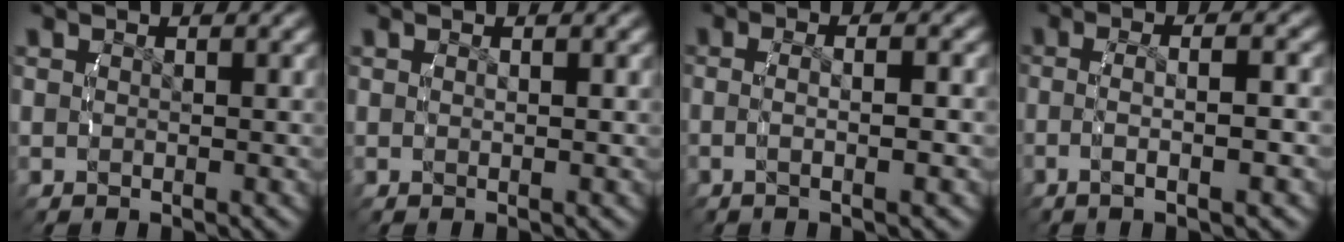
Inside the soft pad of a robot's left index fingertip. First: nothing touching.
{"total": 0.5, "force": [0.1, -0.3, 0.4], "torque": [-0.011, -0.002, 0.005]}
{"total": 2.9, "force": [-0.6, 0.0, 2.8], "torque": [-0.056, -0.001, -0.009]}
{"total": 3.6, "force": [-0.9, 0.4, 3.5], "torque": [-0.070, -0.001, -0.014]}